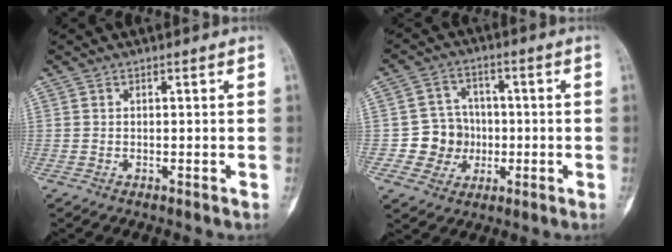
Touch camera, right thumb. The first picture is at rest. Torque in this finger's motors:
{"motor_torque": [0.51, 0.36, 0.55, -0.31, 0.03]}